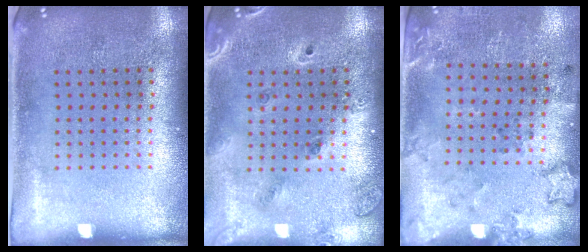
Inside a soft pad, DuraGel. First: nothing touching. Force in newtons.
{"total": 1.5, "press": 1.4, "slide": 0.6}
{"total": 2.0, "press": 1.4, "slide": 1.4}